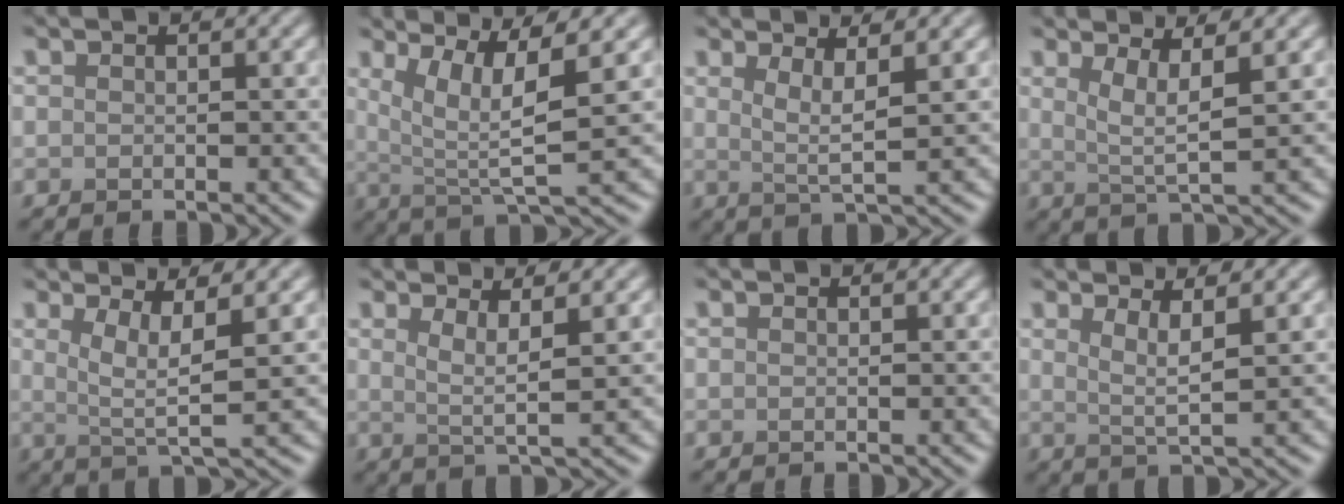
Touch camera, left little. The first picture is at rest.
{"total": 6.0, "force": [2.0, 1.2, 5.5], "torque": [-0.094, -0.006, 0.037]}
{"total": 2.9, "force": [1.2, 0.5, 2.6], "torque": [-0.045, -0.007, 0.023]}
{"total": 3.4, "force": [1.3, 0.6, 3.1], "torque": [-0.055, -0.006, 0.026]}
{"total": 4.1, "force": [1.1, 0.8, 3.8], "torque": [-0.068, -0.005, 0.024]}
{"total": 2.8, "force": [1.2, 0.4, 2.5], "torque": [-0.042, -0.006, 0.021]}
{"total": 0.0}
{"total": 2.8, "force": [1.2, 0.5, 2.4], "torque": [-0.039, -0.006, 0.023]}